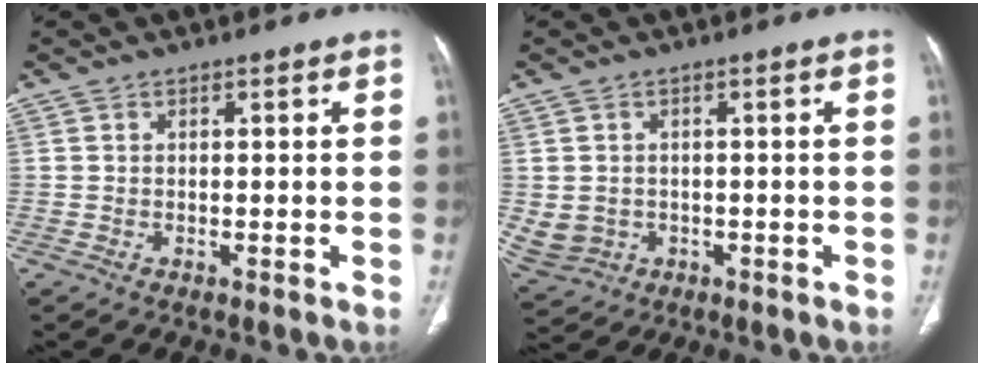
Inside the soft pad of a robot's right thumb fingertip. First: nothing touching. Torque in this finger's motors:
{"motor_torque": [2.89, 2.12, 0.19, -0.49, 0.03]}